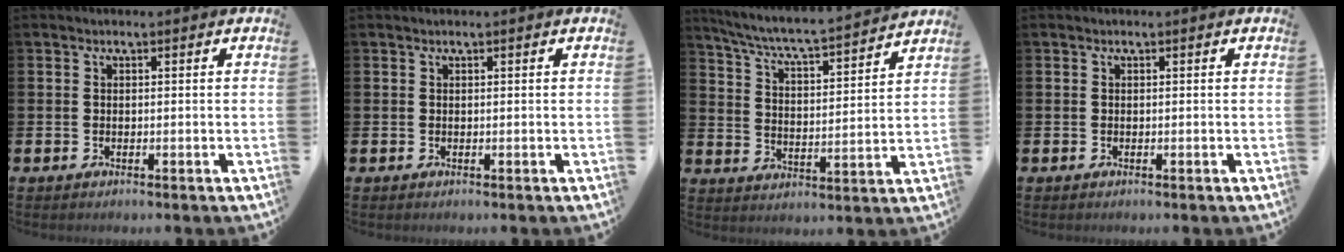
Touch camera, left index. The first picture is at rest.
{"total": 0.0}
{"total": 6.1, "force": [5.8, 0.0, 1.9], "torque": [-0.066, -0.050, 0.095]}
{"total": 0.0}